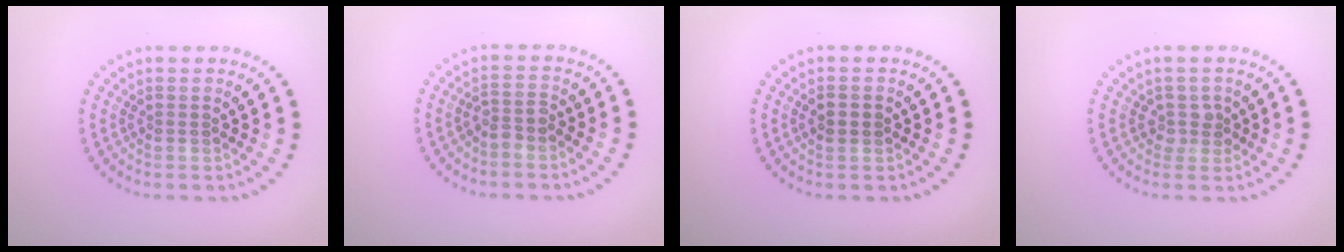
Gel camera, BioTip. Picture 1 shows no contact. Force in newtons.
{"total": 1.4, "press": 1.1, "slide": 0.9}
{"total": 2.2, "press": 2.2, "slide": 0.2}
{"total": 1.5, "press": 1.2, "slide": 0.9}